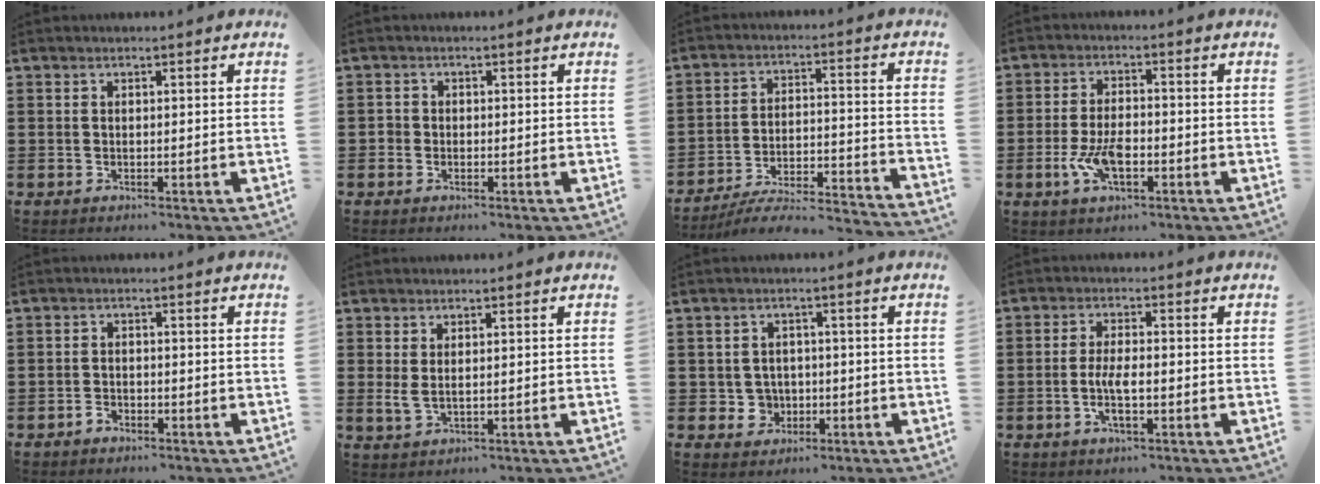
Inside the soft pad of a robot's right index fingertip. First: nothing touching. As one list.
[{"total": 1.1, "force": [-0.4, 1.0, 0.3], "torque": [-0.008, 0.004, -0.010]}, {"total": 5.1, "force": [-4.7, 0.5, 2.0], "torque": [-0.040, -0.013, -0.094]}, {"total": 6.1, "force": [-1.9, 2.8, 5.0], "torque": [-0.111, 0.001, -0.038]}, {"total": 1.4, "force": [-1.2, 0.5, 0.3], "torque": [-0.009, 0.000, -0.025]}, {"total": 2.1, "force": [0.7, 0.8, 1.9], "torque": [-0.054, -0.005, 0.008]}, {"total": 3.6, "force": [-0.7, 3.3, 1.2], "torque": [-0.033, 0.005, -0.014]}, {"total": 4.6, "force": [-1.2, 1.5, 4.2], "torque": [-0.093, -0.002, -0.027]}]